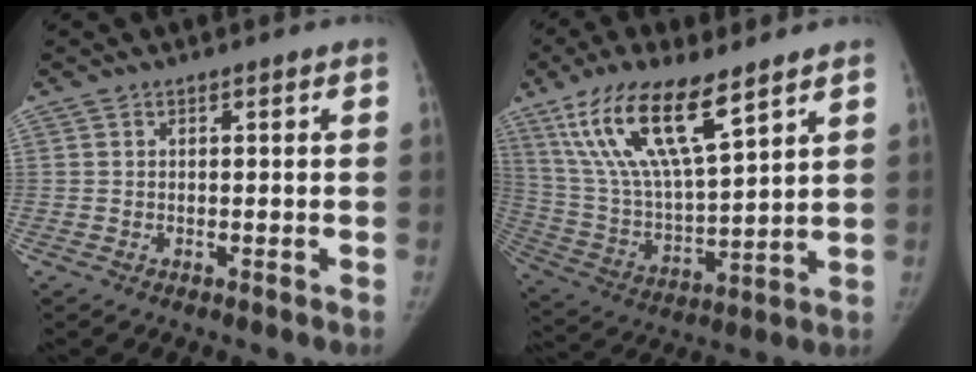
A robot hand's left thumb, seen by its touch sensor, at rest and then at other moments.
{"total": 19.1, "force": [11.1, 5.8, 14.5], "torque": [-0.270, -0.041, 0.219]}